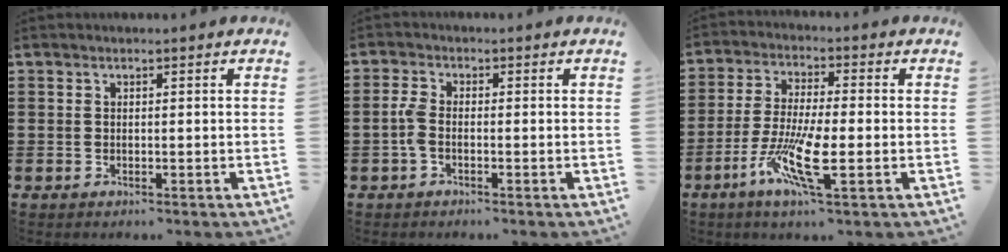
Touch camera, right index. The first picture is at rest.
{"total": 2.8, "force": [-0.8, 1.1, 2.4], "torque": [-0.067, -0.005, -0.022]}
{"total": 10.1, "force": [-3.7, 2.1, 9.1], "torque": [-0.194, -0.014, -0.071]}